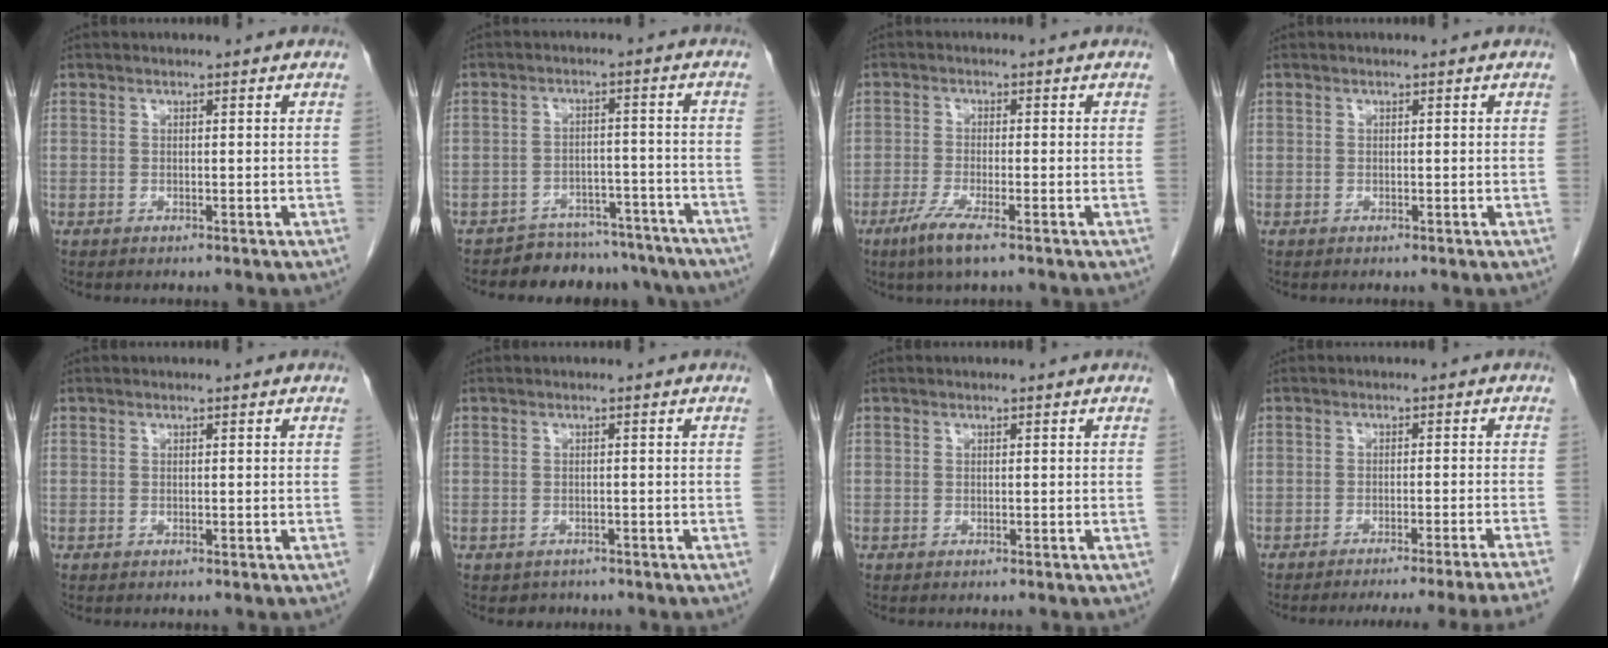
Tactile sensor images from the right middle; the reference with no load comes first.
{"total": 11.3, "force": [-10.1, 4.9, 0.9], "torque": [0.013, 0.035, -0.119]}
{"total": 4.6, "force": [-2.8, 0.3, 3.6], "torque": [-0.078, -0.013, -0.055]}
{"total": 0.0}
{"total": 0.0}
{"total": 1.6, "force": [-1.2, 1.0, -0.1], "torque": [-0.007, 0.002, -0.017]}
{"total": 0.0}
{"total": 17.1, "force": [-15.7, -2.7, 6.2], "torque": [-0.043, -0.029, -0.192]}